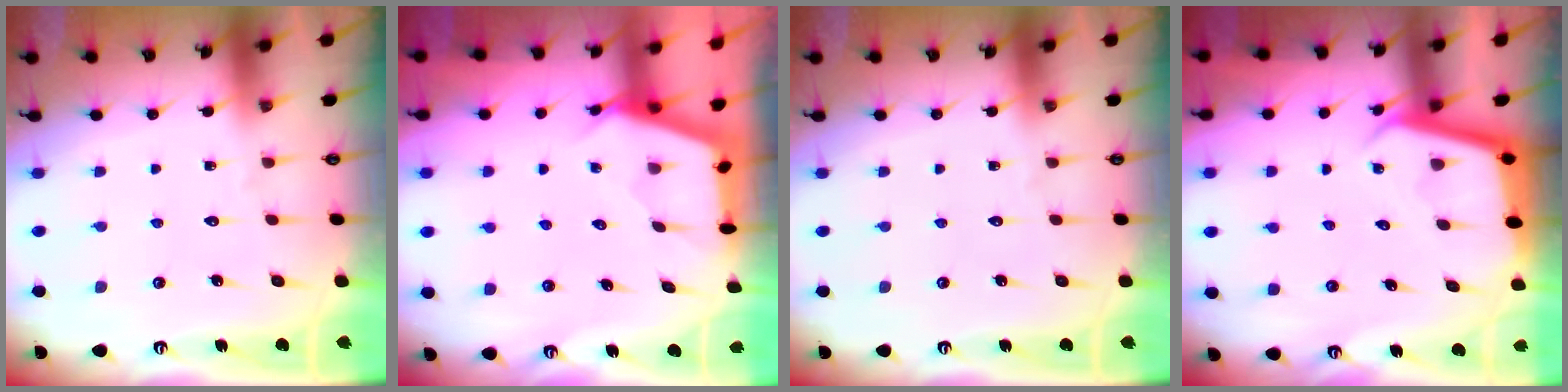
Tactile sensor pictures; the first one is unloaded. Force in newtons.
{"total": 2.9, "press": 2.8, "slide": 0.4}
{"total": 0.0}
{"total": 3.6, "press": 3.6, "slide": 0.3}